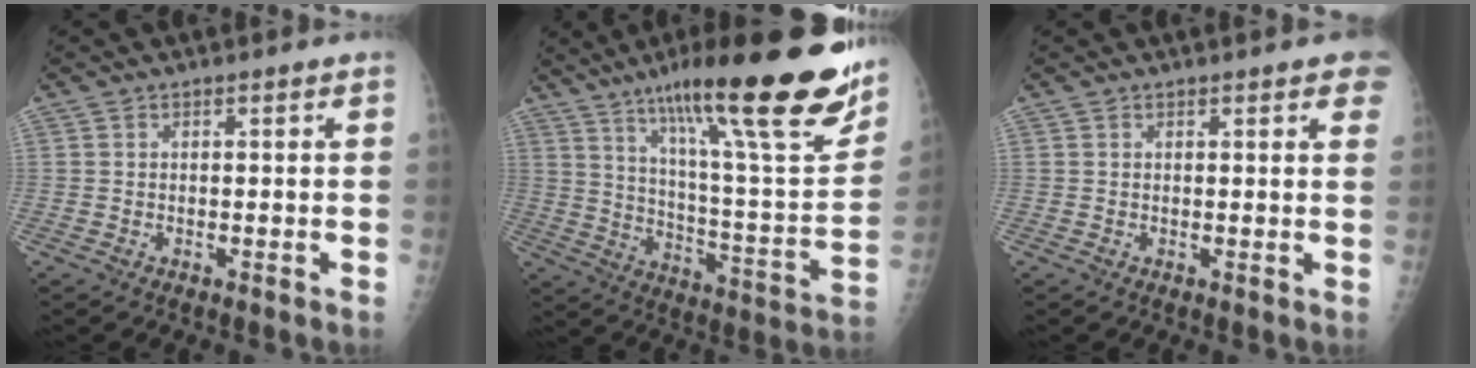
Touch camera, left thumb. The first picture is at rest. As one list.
[{"total": 30.4, "force": [19.8, 4.8, 22.6], "torque": [-0.321, -0.066, 0.300]}, {"total": 4.7, "force": [2.9, 1.4, 3.5], "torque": [-0.022, 0.001, 0.027]}]